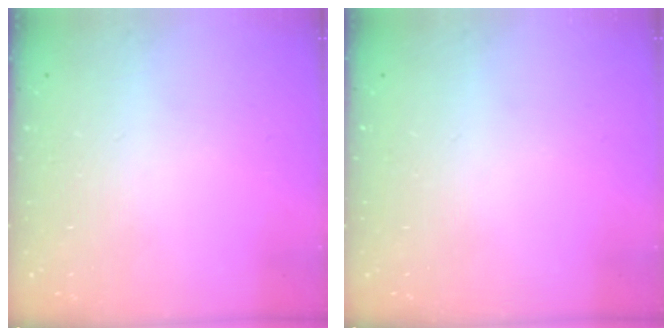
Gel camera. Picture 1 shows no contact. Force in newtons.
{"total": 0.0}